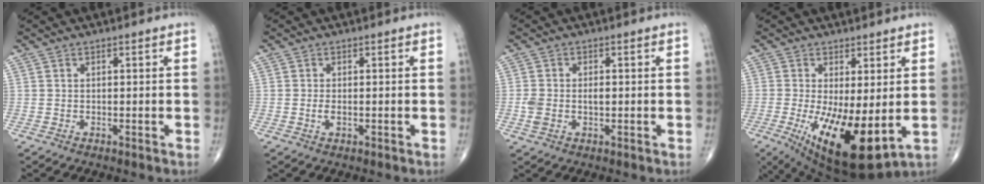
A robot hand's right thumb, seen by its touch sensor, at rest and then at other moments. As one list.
[{"total": 1.2, "force": [-0.2, 0.5, 1.1], "torque": [-0.024, -0.002, -0.005]}, {"total": 3.9, "force": [-0.3, 2.4, 3.1], "torque": [-0.072, 0.012, -0.003]}, {"total": 14.6, "force": [-2.4, 5.1, 13.5], "torque": [-0.234, -0.033, -0.019]}]